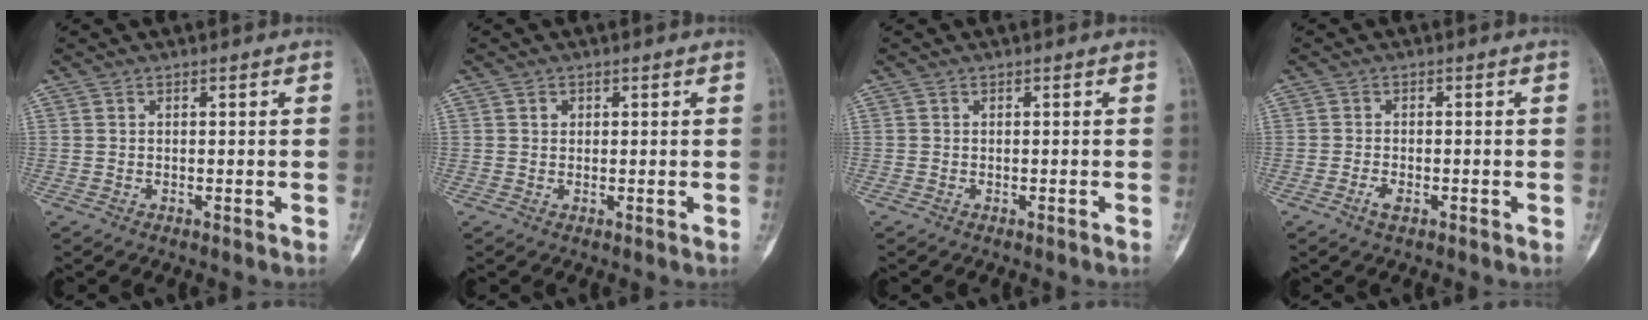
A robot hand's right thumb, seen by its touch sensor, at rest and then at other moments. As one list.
[{"total": 0.9, "force": [0.3, 0.8, 0.3], "torque": [0.002, 0.001, 0.004]}, {"total": 0.0}, {"total": 1.9, "force": [-1.1, 0.9, 1.3], "torque": [-0.030, 0.004, -0.022]}]